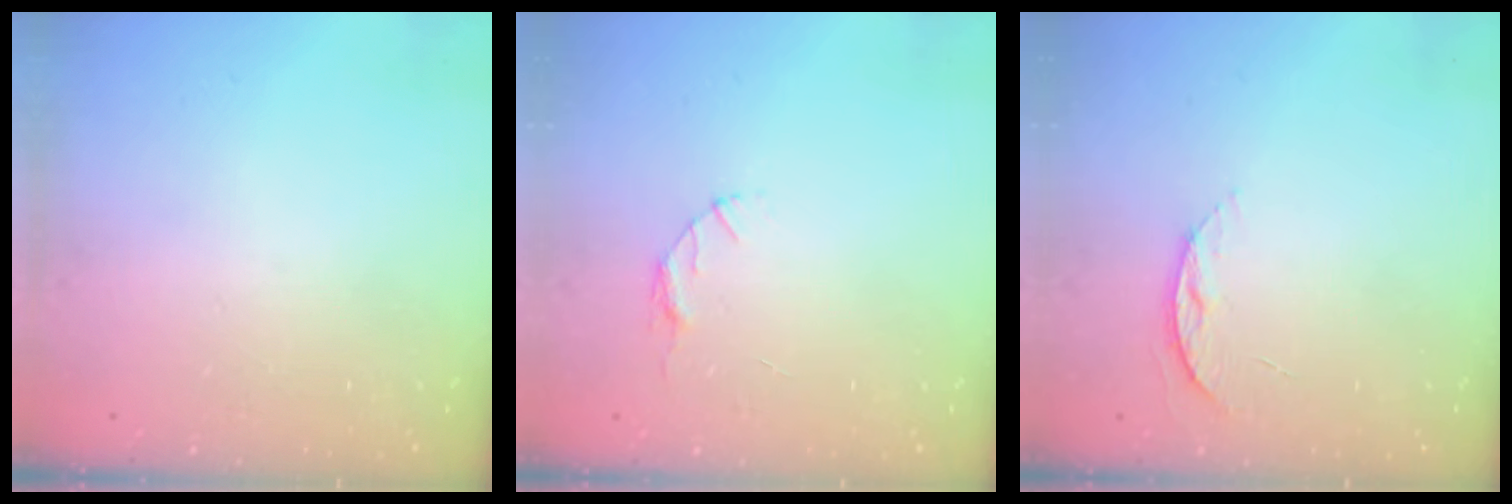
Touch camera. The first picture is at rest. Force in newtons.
{"total": 3.2, "press": 3.2, "slide": 0.4}
{"total": 5.8, "press": 5.8, "slide": 0.6}